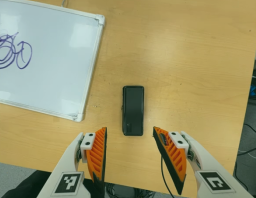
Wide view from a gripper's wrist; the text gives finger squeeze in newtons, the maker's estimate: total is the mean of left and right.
{"total": 0.0}